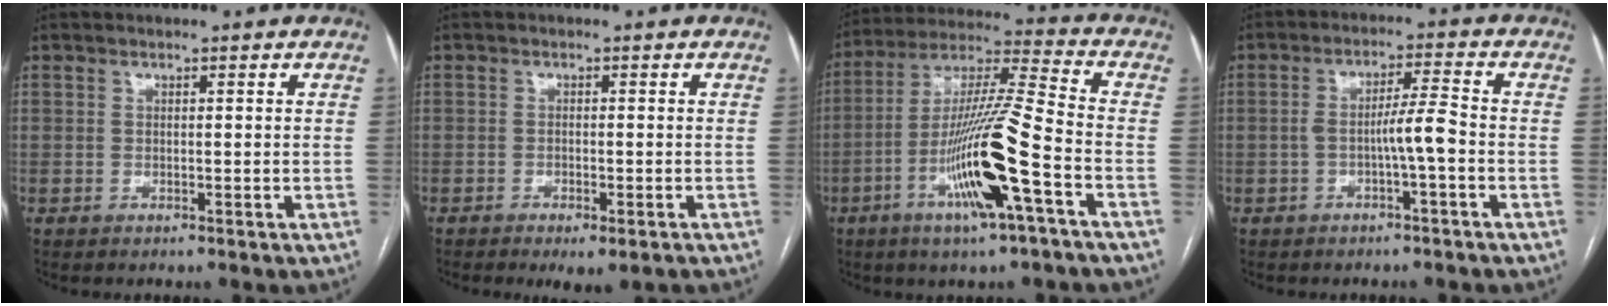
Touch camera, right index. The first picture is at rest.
{"total": 3.8, "force": [-2.5, 1.2, 2.6], "torque": [-0.033, -0.006, -0.033]}
{"total": 16.3, "force": [-6.2, 0.1, 15.1], "torque": [-0.295, -0.005, -0.113]}
{"total": 4.7, "force": [-1.6, -0.2, 4.4], "torque": [-0.076, 0.011, -0.026]}